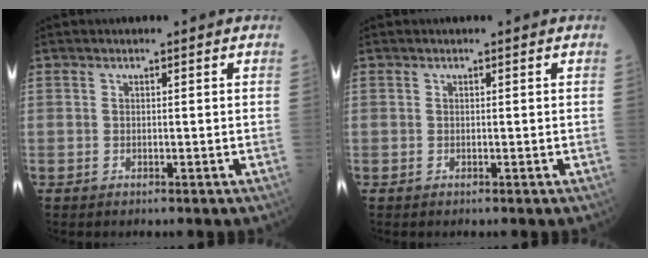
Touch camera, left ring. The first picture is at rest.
{"total": 0.0}